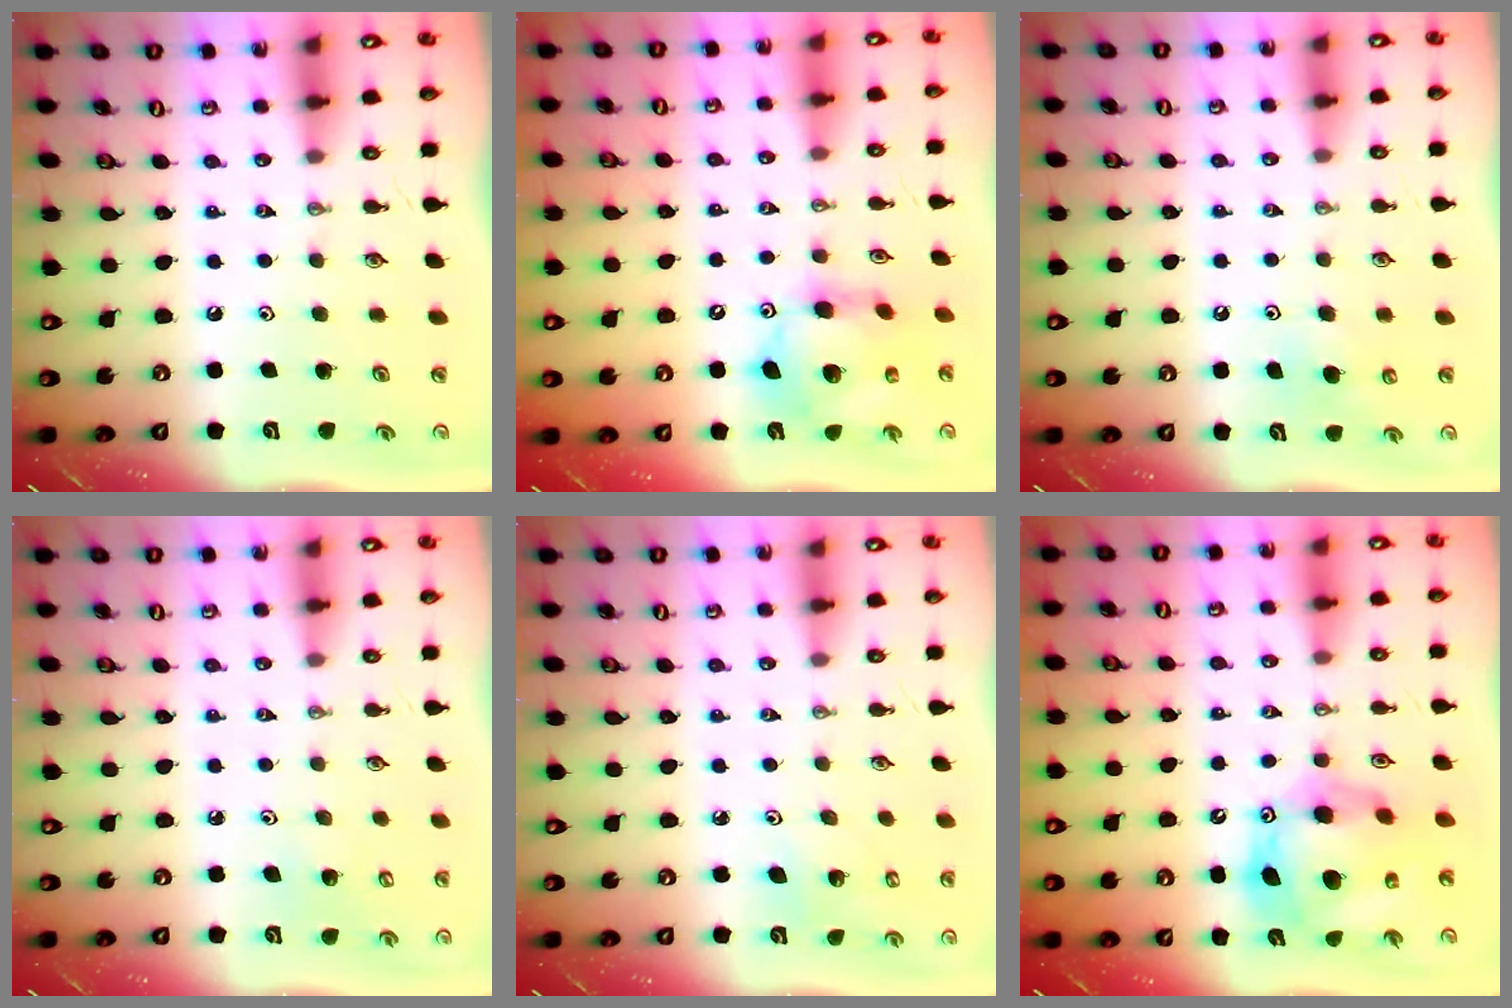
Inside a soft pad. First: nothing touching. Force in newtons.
{"total": 12.9, "press": 12.9, "slide": 1.1}
{"total": 6.2, "press": 6.2, "slide": 0.5}
{"total": 6.2, "press": 6.0, "slide": 1.4}
{"total": 5.6, "press": 5.6, "slide": 0.9}
{"total": 17.0, "press": 16.9, "slide": 1.5}